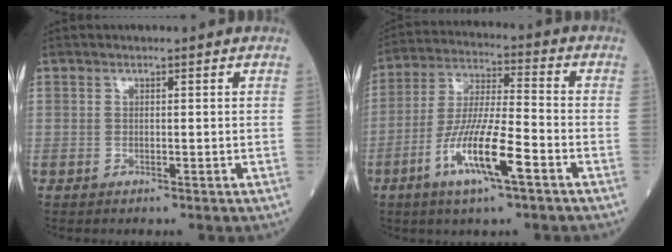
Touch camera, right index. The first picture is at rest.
{"total": 12.4, "force": [-5.4, 1.4, 11.0], "torque": [-0.215, -0.011, -0.102]}